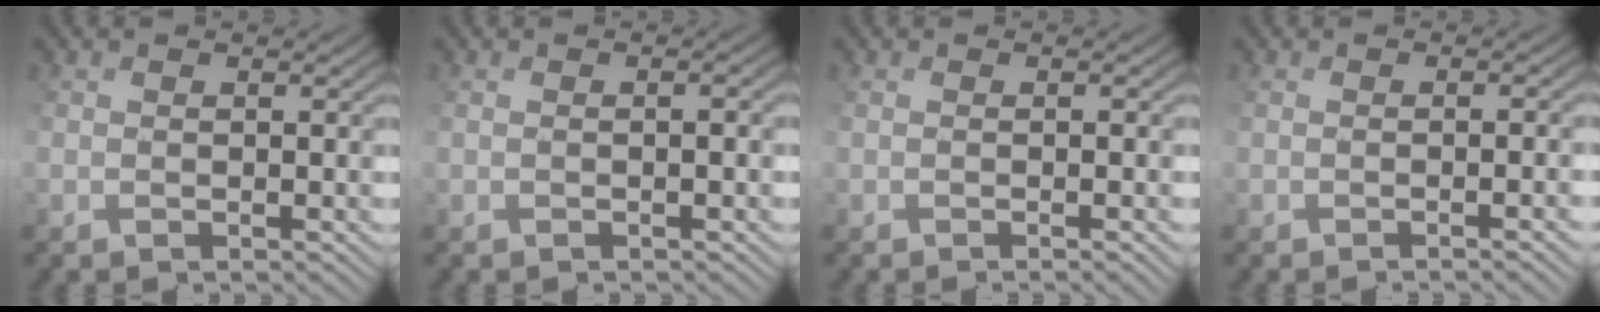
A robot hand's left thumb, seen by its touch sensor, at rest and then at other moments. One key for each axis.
{"total": 1.2, "fx": -0.4, "fy": 0.5, "fz": 1.1, "tx": -0.006, "ty": 0.005, "tz": 0.010}
{"total": 2.2, "fx": -0.6, "fy": 0.5, "fz": 2.0, "tx": -0.019, "ty": -0.003, "tz": 0.009}
{"total": 4.1, "fx": -1.4, "fy": 1.2, "fz": 3.7, "tx": -0.024, "ty": 0.006, "tz": 0.002}